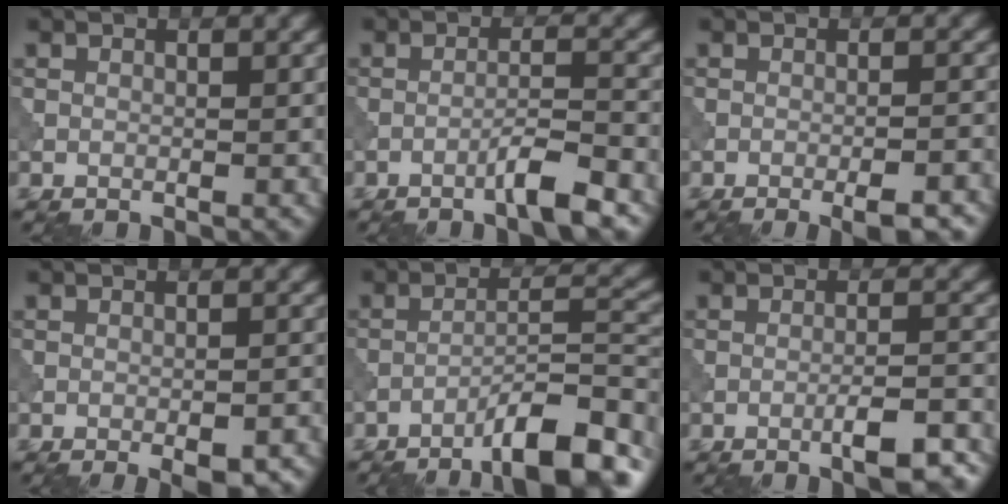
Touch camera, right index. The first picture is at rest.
{"total": 3.4, "force": [-2.2, 0.1, 2.6], "torque": [-0.039, 0.013, -0.047]}
{"total": 4.2, "force": [-2.6, 0.9, 3.1], "torque": [-0.048, 0.011, -0.035]}
{"total": 3.6, "force": [-2.3, 1.0, 2.6], "torque": [-0.043, 0.005, -0.026]}
{"total": 9.4, "force": [-6.7, 1.9, 6.3], "torque": [-0.088, 0.017, -0.110]}
{"total": 5.0, "force": [-2.8, 1.0, 4.0], "torque": [-0.057, 0.008, -0.042]}